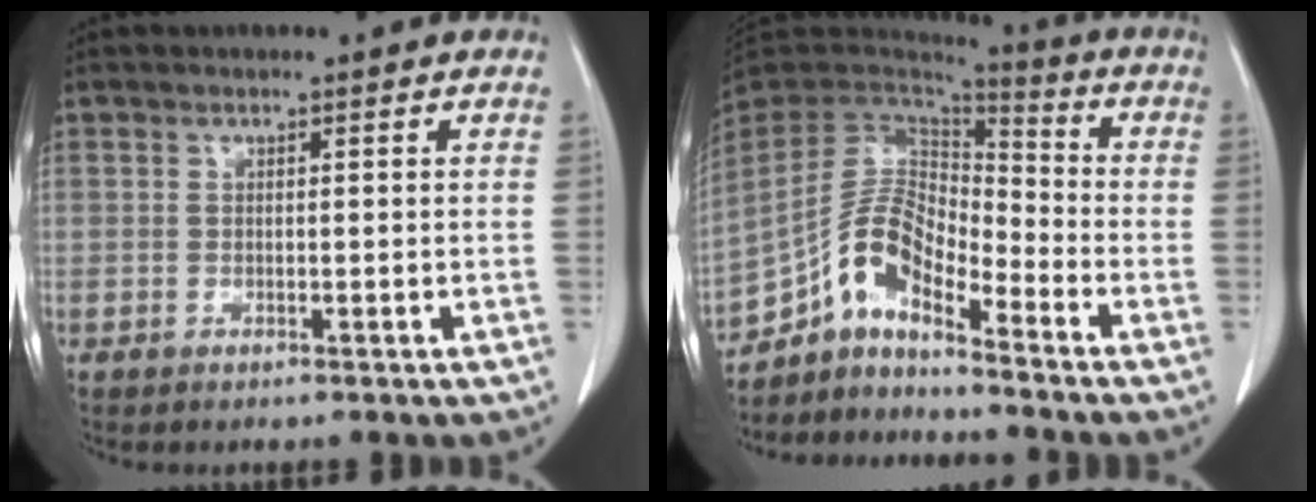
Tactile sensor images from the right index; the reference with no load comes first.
{"total": 10.7, "force": [-7.5, 3.7, 6.7], "torque": [-0.132, 0.036, -0.142]}